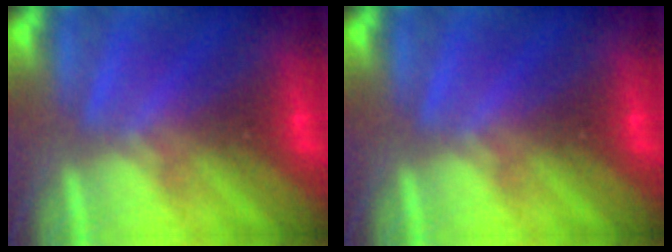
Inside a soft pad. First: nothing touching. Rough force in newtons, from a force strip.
{"total": 0.0}